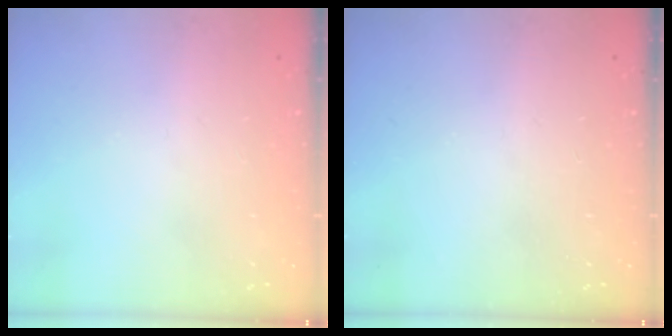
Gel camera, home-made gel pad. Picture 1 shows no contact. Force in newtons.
{"total": 0.0}